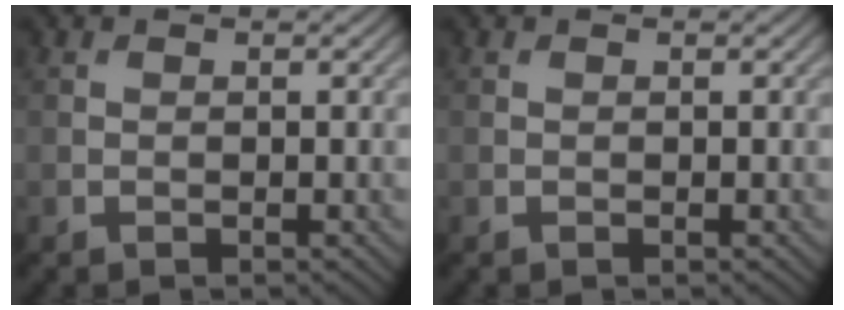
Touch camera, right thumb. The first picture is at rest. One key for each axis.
{"total": 0.0}